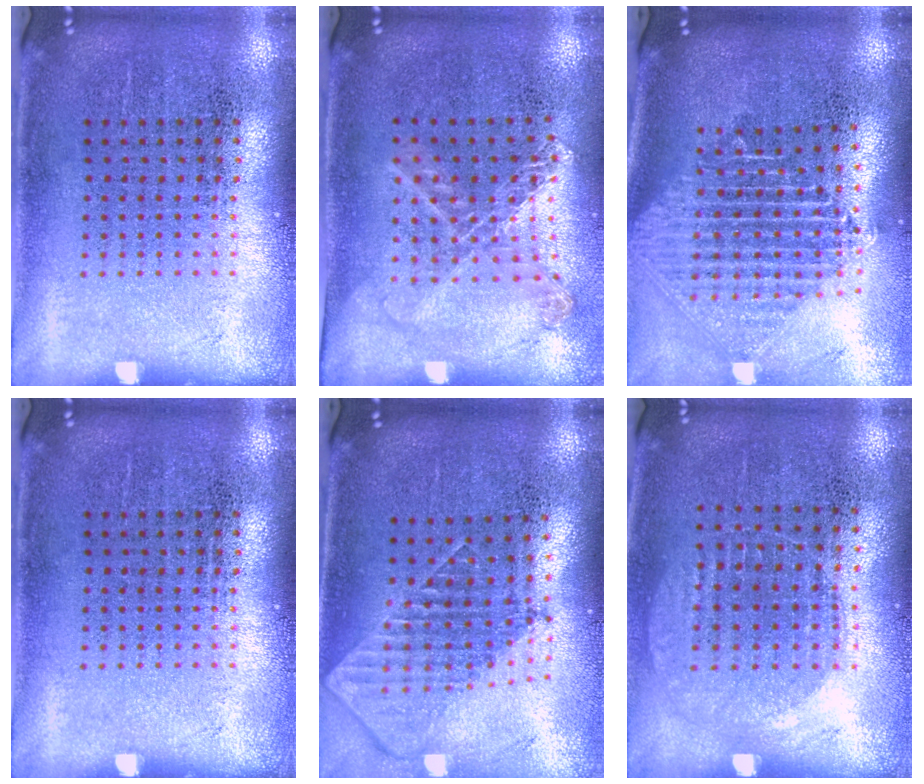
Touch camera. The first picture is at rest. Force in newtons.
{"total": 1.2, "press": 1.1, "slide": 0.2}
{"total": 2.3, "press": 1.8, "slide": 1.4}
{"total": 0.0}
{"total": 1.8, "press": 1.4, "slide": 1.1}
{"total": 0.9, "press": 0.8, "slide": 0.3}